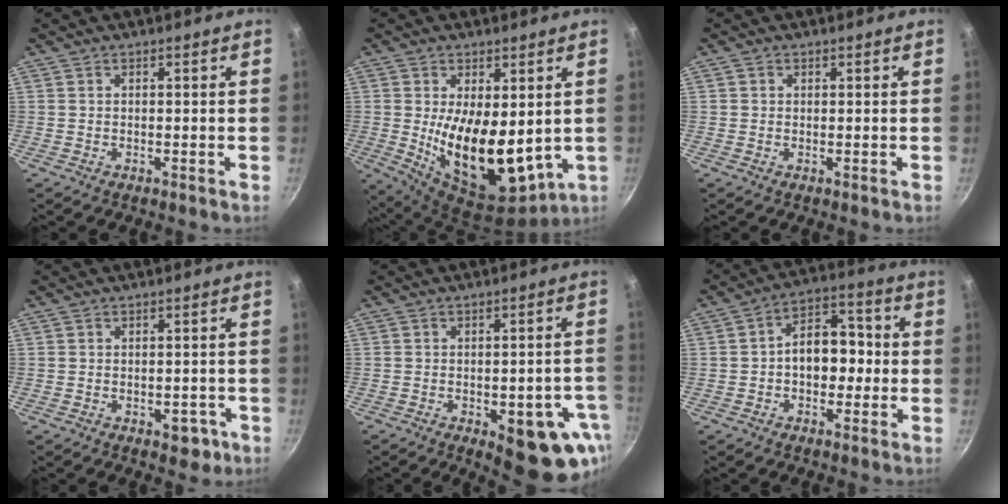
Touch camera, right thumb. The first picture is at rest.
{"total": 17.1, "force": [0.7, 8.9, 14.5], "torque": [-0.227, -0.042, 0.032]}
{"total": 0.6, "force": [0.2, 0.6, 0.1], "torque": [0.002, 0.000, 0.000]}
{"total": 4.0, "force": [-1.7, 2.5, 2.5], "torque": [-0.009, 0.019, -0.011]}
{"total": 14.9, "force": [-5.8, 6.6, 12.0], "torque": [-0.088, 0.012, -0.070]}
{"total": 10.0, "force": [-1.0, 7.0, 7.2], "torque": [-0.057, 0.039, -0.028]}